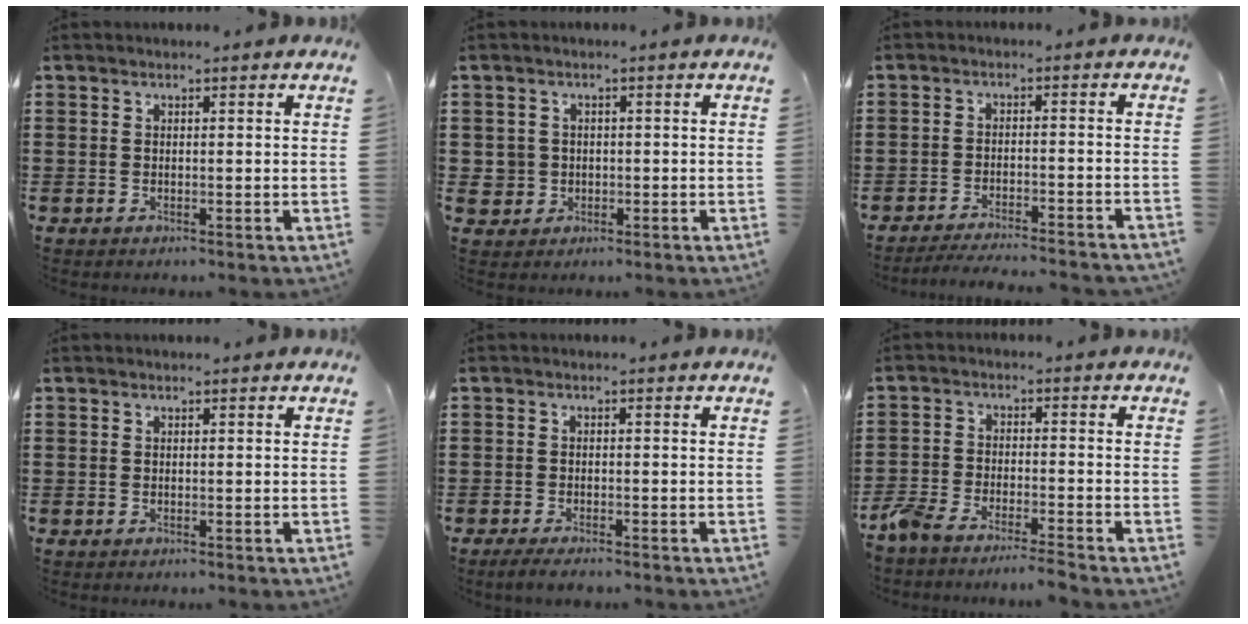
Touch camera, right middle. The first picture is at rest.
{"total": 2.7, "force": [-0.3, 2.7, 0.4], "torque": [-0.029, 0.002, -0.011]}
{"total": 3.5, "force": [-3.4, -0.3, 0.9], "torque": [-0.016, -0.003, -0.067]}
{"total": 0.0}
{"total": 1.8, "force": [-1.6, 0.1, 0.8], "torque": [-0.023, -0.004, -0.031]}
{"total": 4.7, "force": [-4.5, 0.0, 1.3], "torque": [-0.052, -0.011, -0.097]}